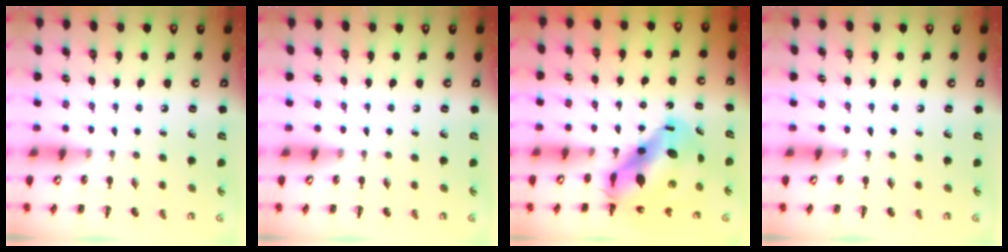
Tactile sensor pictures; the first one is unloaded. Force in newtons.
{"total": 0.0}
{"total": 13.4, "press": 12.9, "slide": 3.6}
{"total": 0.0}